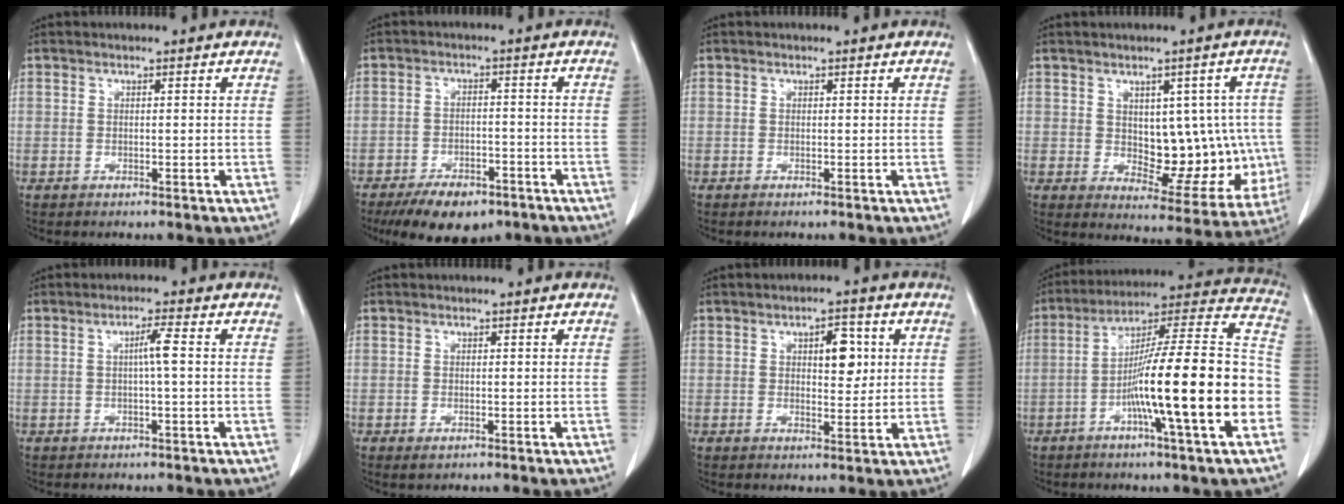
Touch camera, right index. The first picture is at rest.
{"total": 9.4, "force": [-6.8, 4.2, 5.0], "torque": [-0.078, -0.004, -0.105]}
{"total": 0.0}
{"total": 12.3, "force": [0.6, 7.0, 10.1], "torque": [-0.109, 0.015, 0.036]}
{"total": 2.7, "force": [0.2, -0.3, 2.6], "torque": [-0.043, 0.003, 0.005]}
{"total": 0.8, "force": [-0.3, 0.4, 0.6], "torque": [-0.010, -0.001, 0.002]}
{"total": 5.0, "force": [1.5, 2.3, 4.2], "torque": [-0.057, 0.006, 0.026]}
{"total": 21.7, "force": [-5.9, 0.2, 20.9], "torque": [-0.282, 0.010, -0.099]}